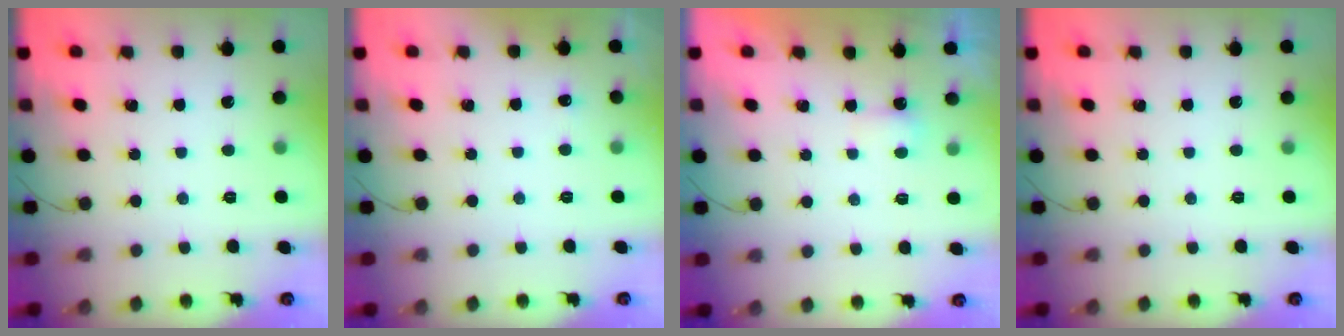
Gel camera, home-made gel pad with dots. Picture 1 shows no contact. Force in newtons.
{"total": 10.2, "press": 1.6, "slide": 10.1}
{"total": 2.8, "press": 2.7, "slide": 0.7}
{"total": 0.0}